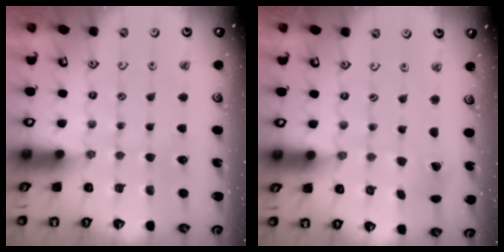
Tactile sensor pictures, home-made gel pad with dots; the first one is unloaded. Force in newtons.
{"total": 1.6, "press": 1.6, "slide": 0.1}